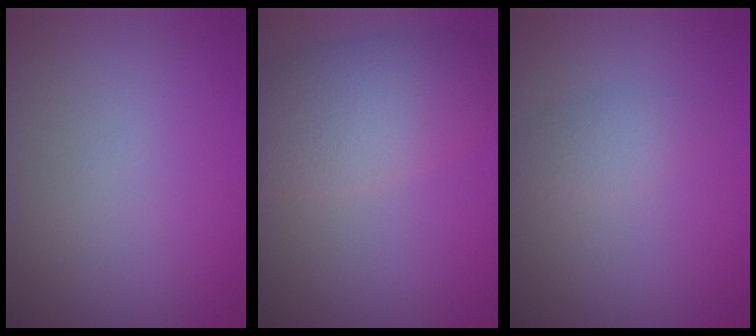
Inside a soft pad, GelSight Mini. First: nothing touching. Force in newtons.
{"total": 6.6, "press": 6.5, "slide": 0.4}
{"total": 1.7, "press": 1.7, "slide": 0.0}